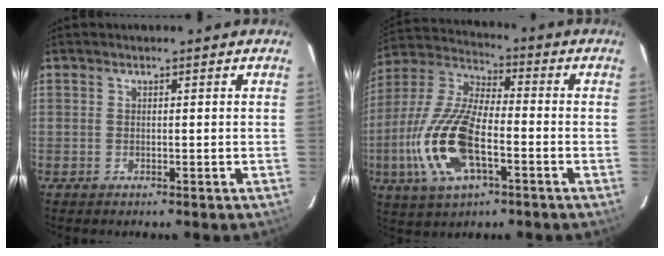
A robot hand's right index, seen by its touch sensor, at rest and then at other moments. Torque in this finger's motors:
{"motor_torque": [2.14, 0.00, 1.05, 0.21]}